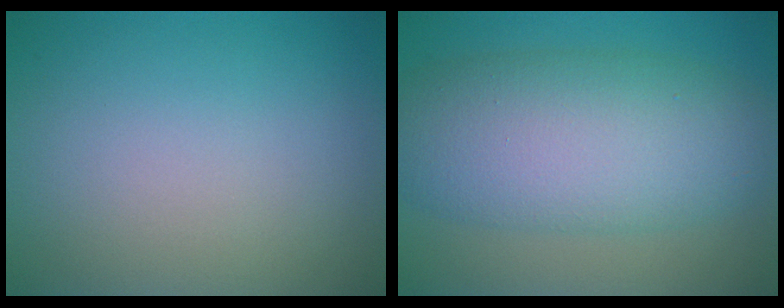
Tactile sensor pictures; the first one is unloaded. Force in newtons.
{"total": 9.6, "press": 9.6, "slide": 0.2}